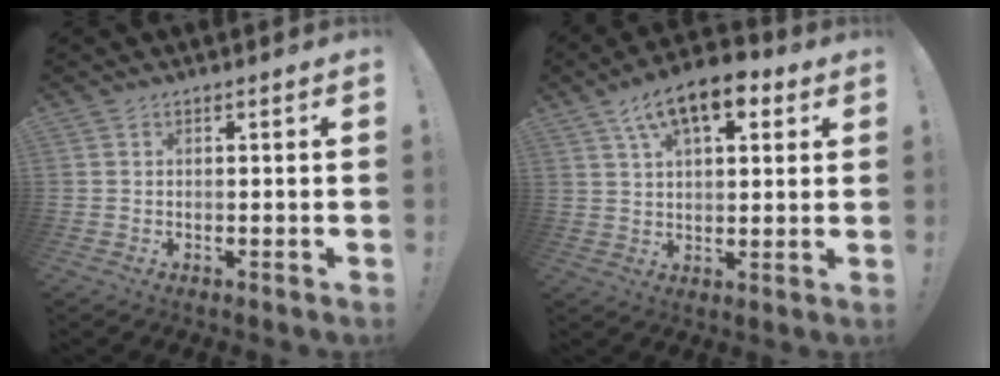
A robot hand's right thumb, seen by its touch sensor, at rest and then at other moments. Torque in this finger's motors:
{"motor_torque": [0.55, 0.61, 0.18, 0.18, 0.23]}